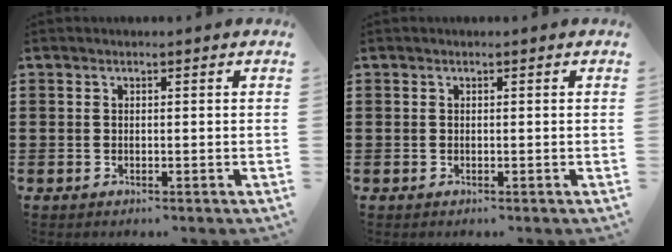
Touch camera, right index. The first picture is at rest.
{"total": 0.0}